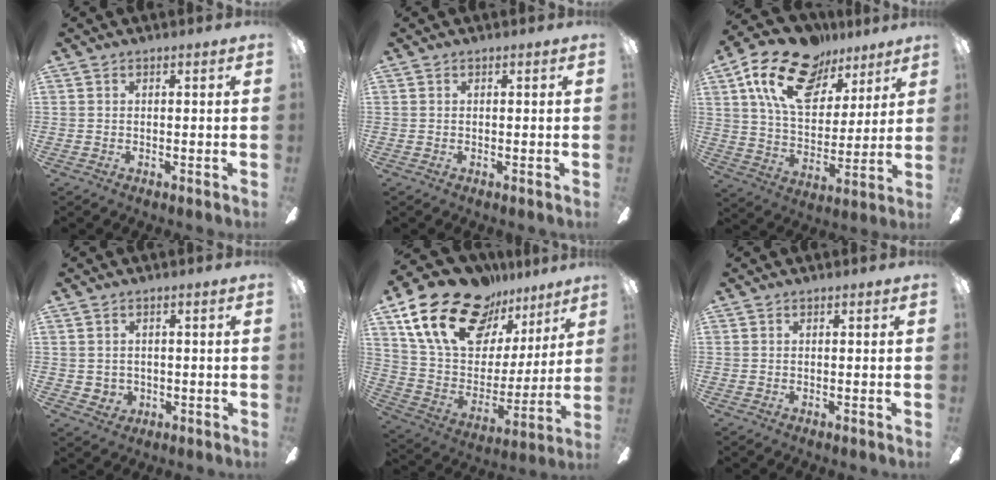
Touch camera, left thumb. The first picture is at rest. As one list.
[{"total": 0.0}, {"total": 20.6, "force": [12.2, 11.6, 11.7], "torque": [-0.206, -0.052, 0.219]}, {"total": 2.5, "force": [0.8, 2.4, 0.4], "torque": [-0.014, 0.000, 0.016]}, {"total": 24.2, "force": [16.1, 13.3, 12.2], "torque": [-0.213, -0.092, 0.299]}, {"total": 0.0}]